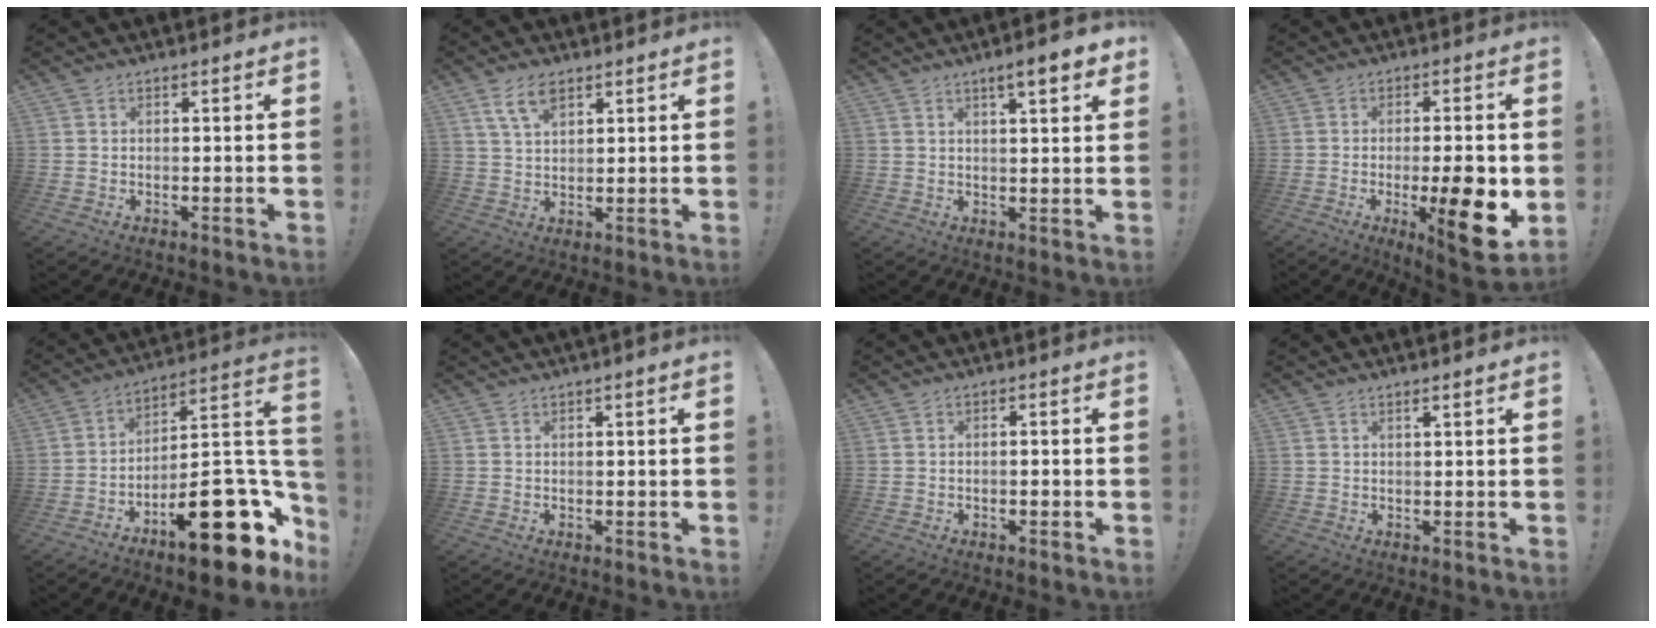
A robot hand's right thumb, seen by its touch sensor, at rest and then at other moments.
{"total": 6.7, "force": [3.9, 3.2, 4.3], "torque": [-0.077, -0.011, 0.073]}
{"total": 6.7, "force": [4.0, 1.2, 5.3], "torque": [-0.066, -0.022, 0.061]}
{"total": 13.9, "force": [-3.3, 3.0, 13.2], "torque": [-0.170, -0.003, -0.043]}
{"total": 24.5, "force": [-11.9, 9.2, 19.4], "torque": [-0.222, 0.068, -0.176]}
{"total": 1.0, "force": [0.4, -0.3, 0.9], "torque": [-0.015, -0.002, 0.005]}
{"total": 1.1, "force": [-0.8, 0.2, 0.6], "torque": [-0.011, 0.003, -0.014]}
{"total": 1.5, "force": [0.9, -0.3, 1.1], "torque": [-0.016, -0.003, 0.013]}